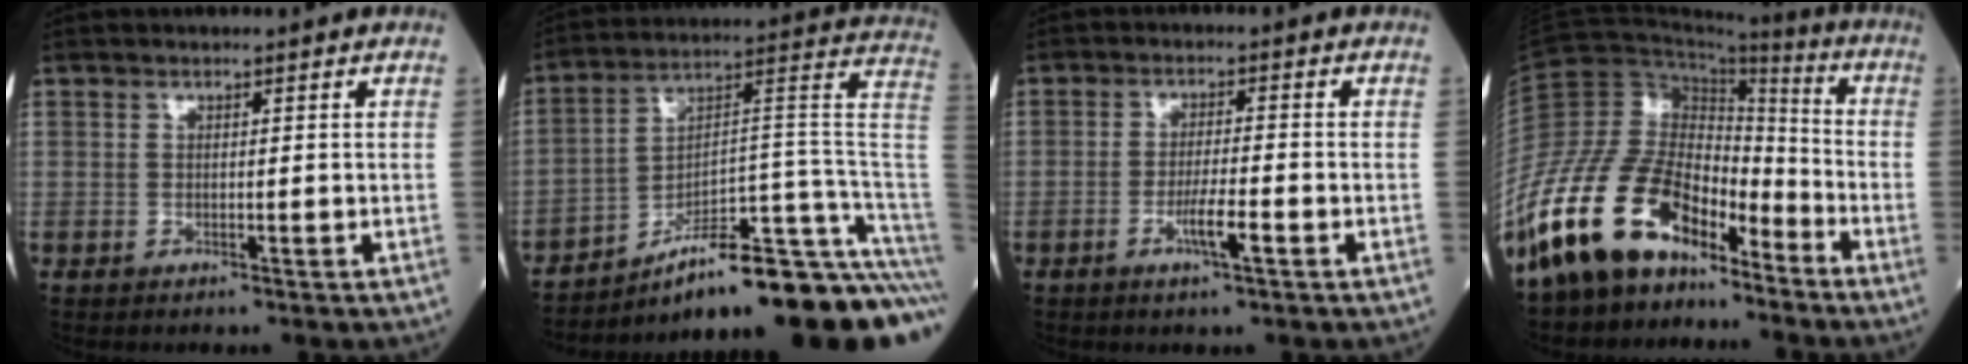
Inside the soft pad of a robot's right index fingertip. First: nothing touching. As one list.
[{"total": 24.0, "force": [-17.4, 1.5, 16.4], "torque": [-0.133, 0.044, -0.262]}, {"total": 4.0, "force": [-1.7, 0.2, 3.6], "torque": [-0.065, -0.004, -0.030]}, {"total": 16.6, "force": [-12.1, 7.9, 8.2], "torque": [-0.172, 0.039, -0.227]}]